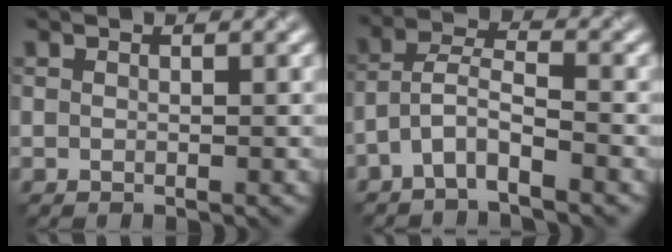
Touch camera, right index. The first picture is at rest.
{"total": 3.3, "force": [-2.2, 0.8, 2.3], "torque": [-0.048, 0.010, -0.054]}